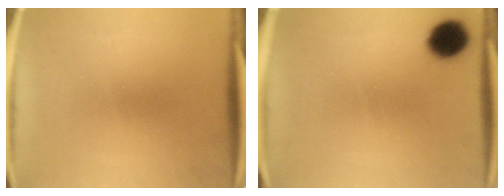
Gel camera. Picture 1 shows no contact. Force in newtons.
{"total": 9.3}